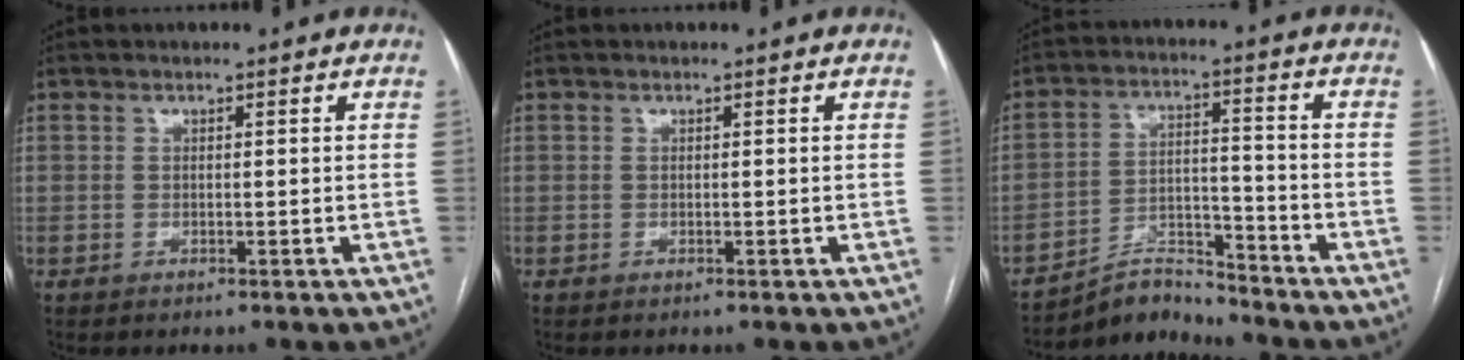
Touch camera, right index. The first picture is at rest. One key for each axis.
{"total": 0.0}
{"total": 6.8, "fx": -6.7, "fy": 0.8, "fz": -0.7, "tx": 0.013, "ty": 0.025, "tz": -0.117}